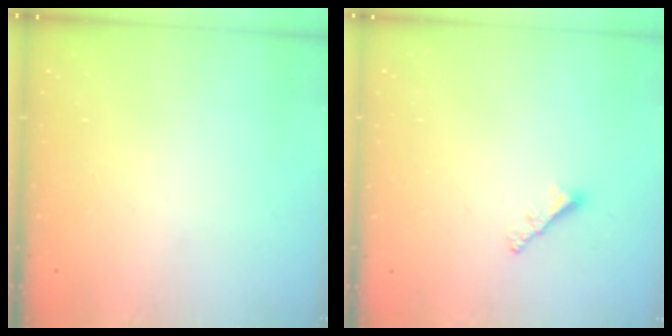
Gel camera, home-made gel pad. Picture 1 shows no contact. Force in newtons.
{"total": 1.9, "press": 1.9, "slide": 0.5}